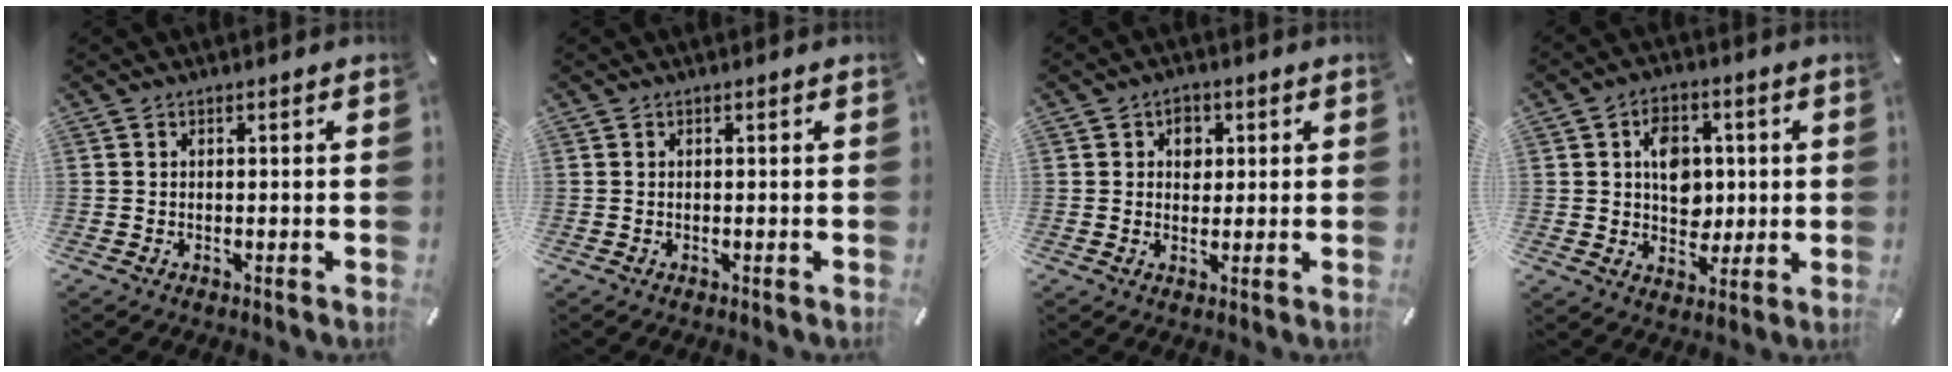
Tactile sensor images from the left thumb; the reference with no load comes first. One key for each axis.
{"total": 0.0}
{"total": 3.8, "fx": 0.9, "fy": 3.1, "fz": 1.9, "tx": -0.010, "ty": -0.005, "tz": 0.008}
{"total": 9.0, "fx": 1.2, "fy": 7.4, "fz": 4.9, "tx": -0.060, "ty": 0.004, "tz": 0.020}